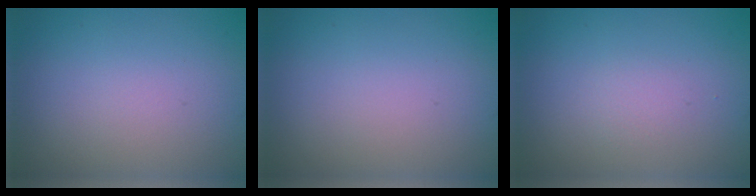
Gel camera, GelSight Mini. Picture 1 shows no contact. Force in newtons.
{"total": 0.0}
{"total": 0.9, "press": 0.9, "slide": 0.1}